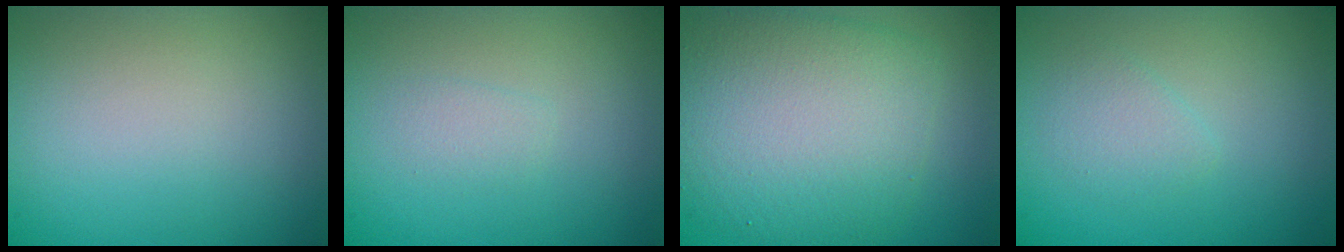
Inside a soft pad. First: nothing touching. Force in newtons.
{"total": 0.9, "press": 0.9, "slide": 0.0}
{"total": 8.2, "press": 8.2, "slide": 0.3}
{"total": 1.5, "press": 1.5, "slide": 0.1}